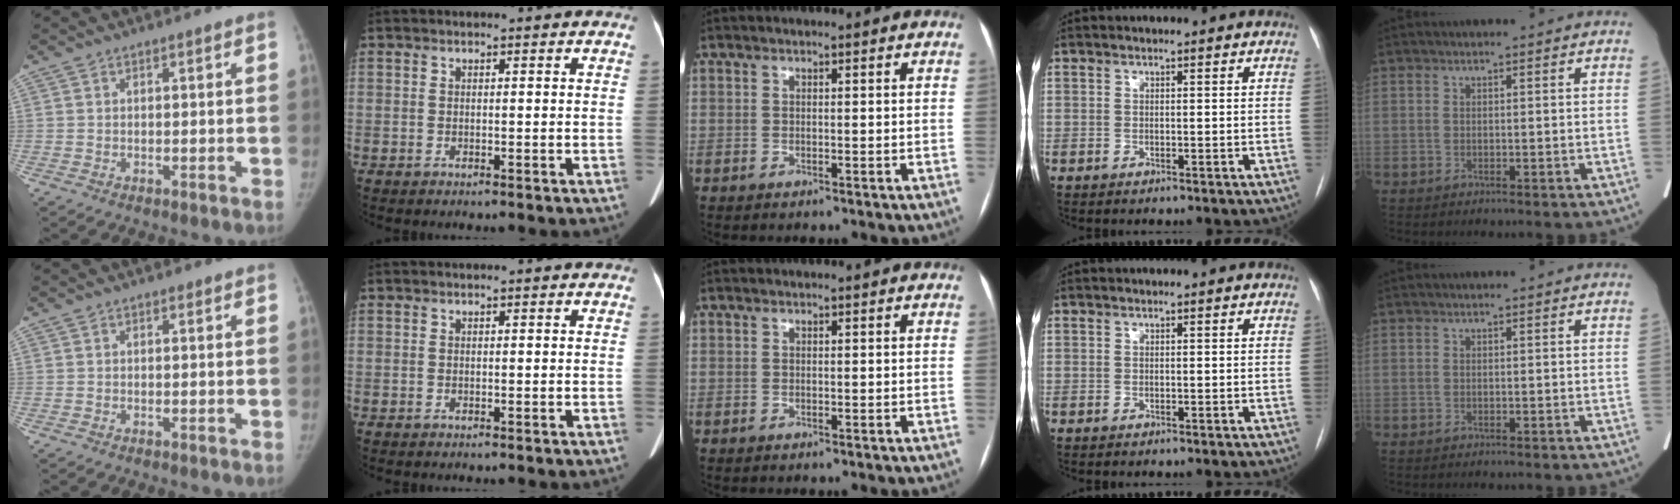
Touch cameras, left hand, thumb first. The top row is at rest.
{}